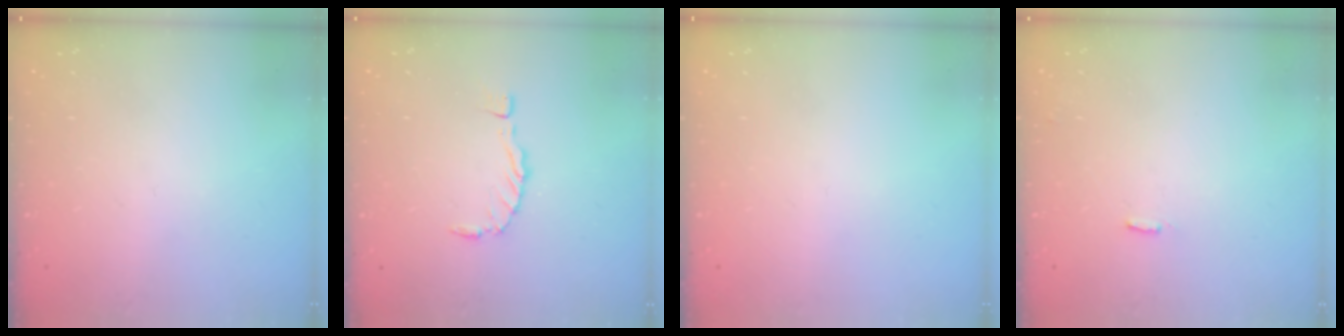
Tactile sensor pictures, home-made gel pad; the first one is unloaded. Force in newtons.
{"total": 0.0}
{"total": 0.0}
{"total": 3.6, "press": 3.6, "slide": 0.3}